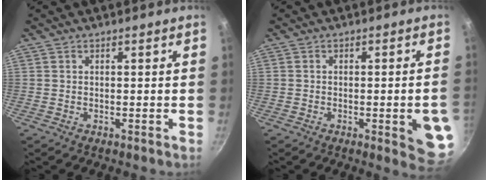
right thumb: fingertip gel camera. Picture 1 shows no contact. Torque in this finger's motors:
{"motor_torque": [1.66, 1.40, 1.19, -0.29, 0.04]}